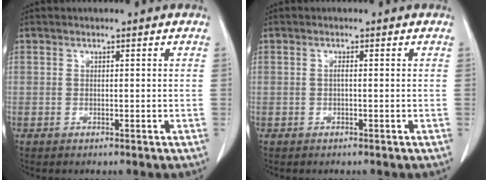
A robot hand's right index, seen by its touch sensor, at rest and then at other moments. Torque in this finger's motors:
{"motor_torque": [0.03, 0.00, 0.00, 0.01]}